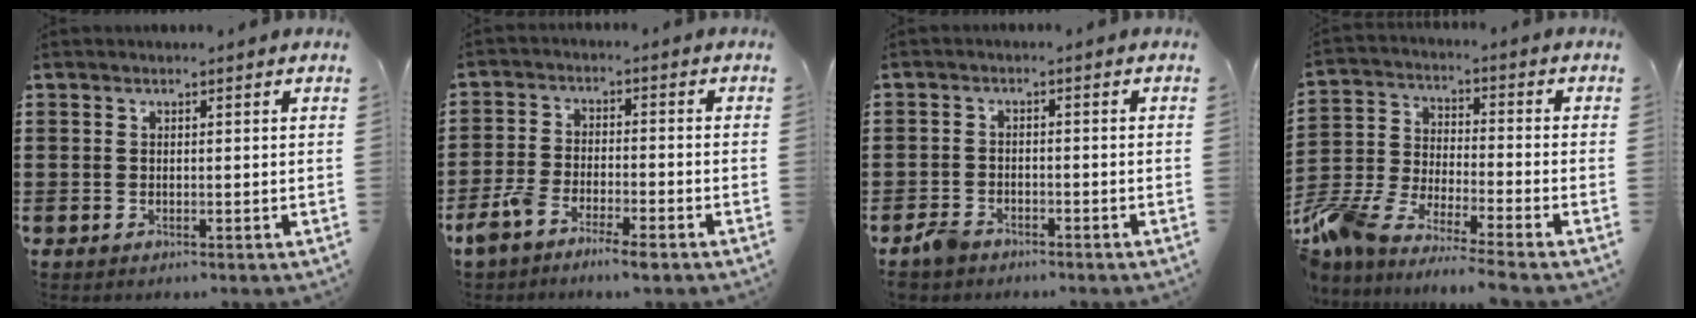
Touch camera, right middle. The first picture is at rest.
{"total": 5.0, "force": [-4.3, 1.0, 2.4], "torque": [-0.067, -0.004, -0.089]}
{"total": 2.7, "force": [-2.3, 1.2, 0.9], "torque": [-0.040, -0.003, -0.052]}
{"total": 7.3, "force": [-6.9, 0.5, 2.2], "torque": [-0.075, -0.011, -0.147]}